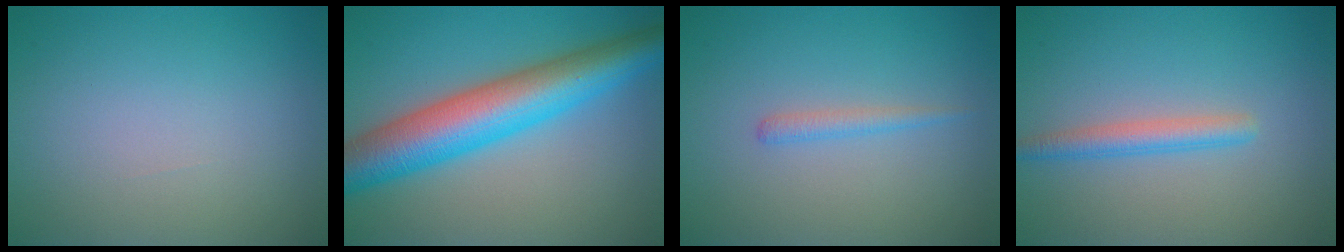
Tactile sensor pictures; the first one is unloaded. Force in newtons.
{"total": 9.5, "press": 9.5, "slide": 0.2}
{"total": 1.2, "press": 1.2, "slide": 0.0}
{"total": 2.3, "press": 2.3, "slide": 0.1}